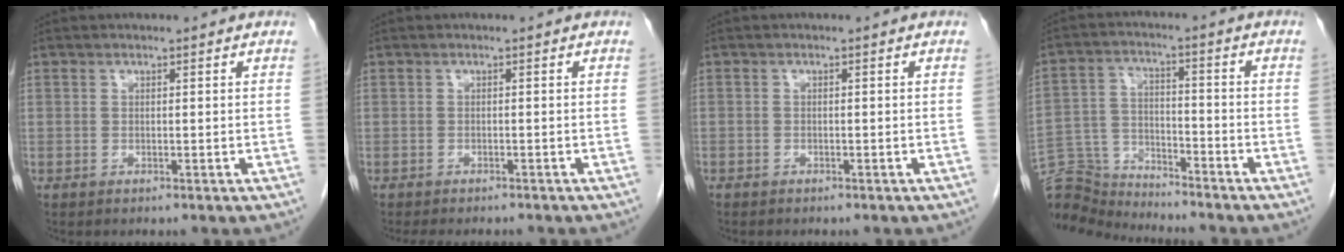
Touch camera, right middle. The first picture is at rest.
{"total": 6.2, "force": [-5.4, 1.6, 2.5], "torque": [-0.028, -0.006, -0.071]}
{"total": 0.7, "force": [-0.5, 0.5, 0.1], "torque": [-0.009, 0.002, -0.010]}
{"total": 10.0, "force": [-10.0, 0.4, -0.2], "torque": [-0.003, 0.017, -0.189]}